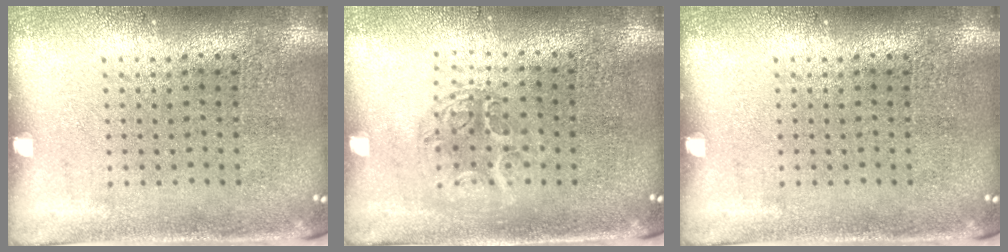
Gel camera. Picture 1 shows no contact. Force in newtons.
{"total": 1.2, "press": 1.1, "slide": 0.6}
{"total": 0.0}